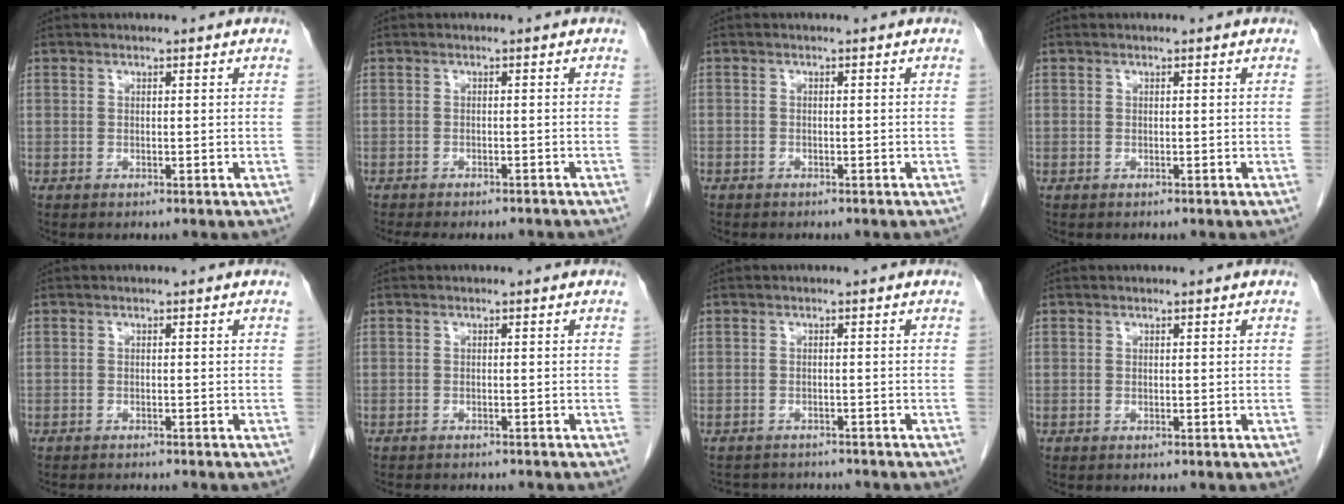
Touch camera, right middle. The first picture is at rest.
{"total": 9.0, "force": [-8.0, 2.4, 3.4], "torque": [-0.045, -0.005, -0.098]}
{"total": 1.0, "force": [-0.8, 0.5, 0.2], "torque": [-0.006, 0.002, -0.012]}
{"total": 0.0}
{"total": 4.0, "force": [-3.7, 0.4, 1.5], "torque": [-0.017, -0.007, -0.049]}
{"total": 5.4, "force": [-4.9, 1.2, 1.9], "torque": [-0.023, -0.004, -0.063]}
{"total": 6.5, "force": [-6.2, 1.7, 1.1], "torque": [-0.014, 0.005, -0.080]}
{"total": 0.0}